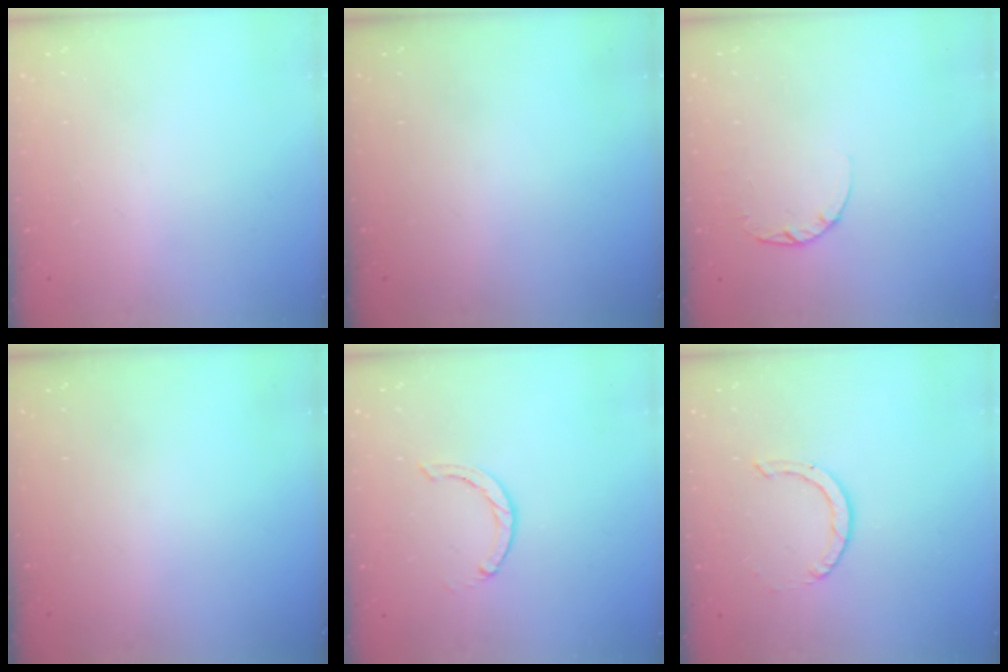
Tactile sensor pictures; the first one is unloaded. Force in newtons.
{"total": 0.0}
{"total": 2.6, "press": 2.5, "slide": 0.4}
{"total": 0.0}
{"total": 0.0}
{"total": 2.0, "press": 2.0, "slide": 0.2}